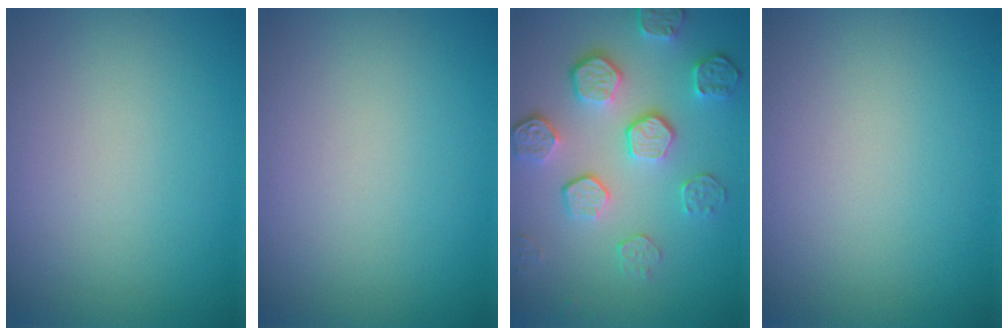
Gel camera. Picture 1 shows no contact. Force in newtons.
{"total": 0.0}
{"total": 5.3, "press": 3.8, "slide": 3.8}
{"total": 0.0}